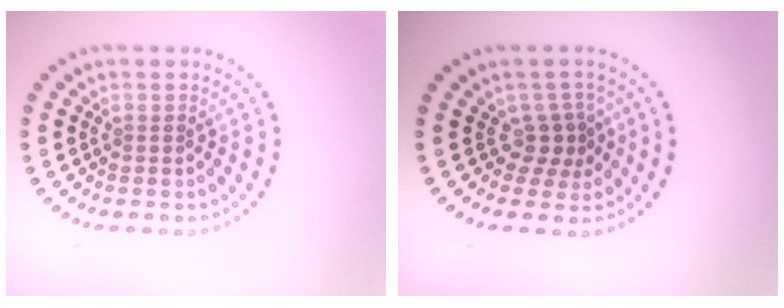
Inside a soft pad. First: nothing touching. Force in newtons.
{"total": 2.2, "press": 1.5, "slide": 1.6}